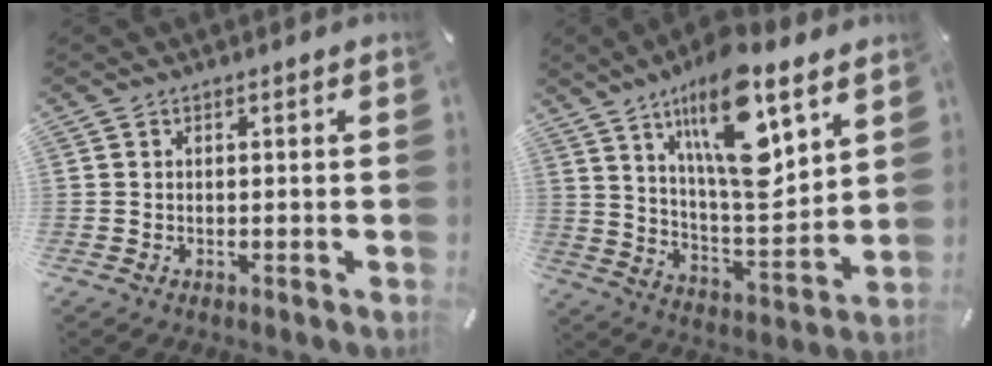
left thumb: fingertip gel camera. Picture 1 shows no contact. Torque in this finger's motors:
{"motor_torque": [2.77, 2.23, 1.78, -0.99, 0.71]}